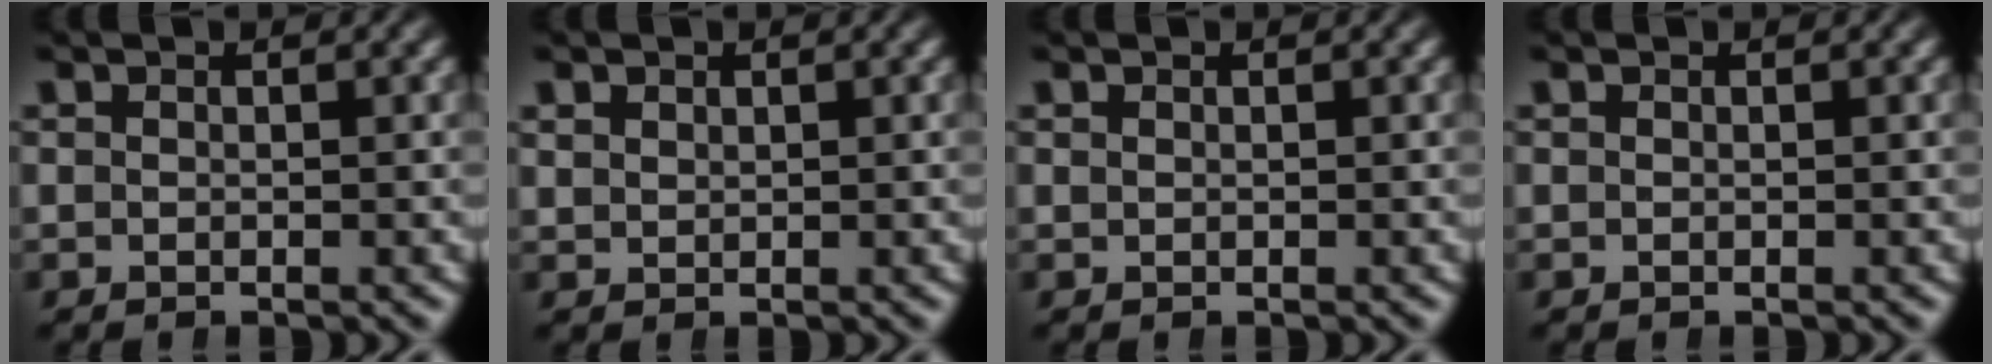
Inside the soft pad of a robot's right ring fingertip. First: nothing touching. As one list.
[{"total": 1.0, "force": [0.9, 0.3, 0.2], "torque": [0.002, -0.001, 0.025]}, {"total": 0.5, "force": [0.3, -0.5, 0.1], "torque": [0.004, 0.000, 0.008]}, {"total": 0.0}]